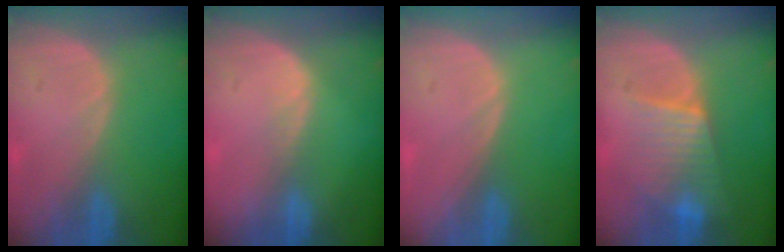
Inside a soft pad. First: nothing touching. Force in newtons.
{"total": 1.5, "press": 1.0, "slide": 1.1}
{"total": 0.0}
{"total": 6.4, "press": 6.3, "slide": 0.7}